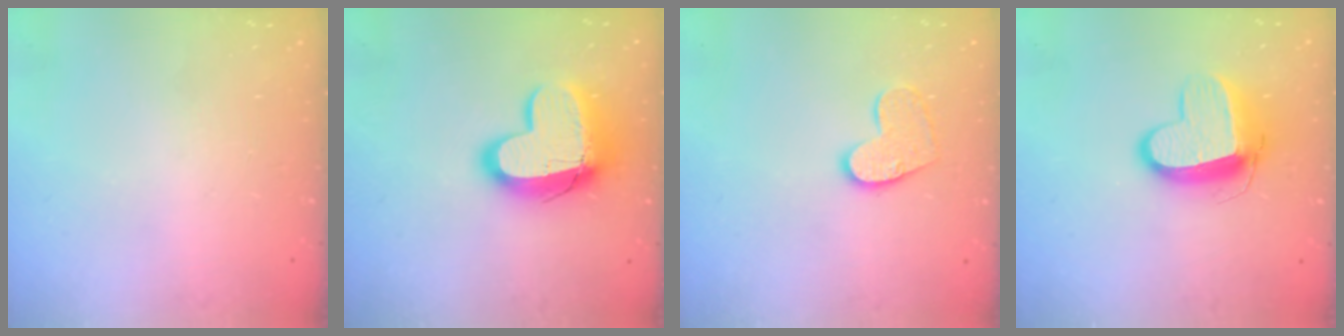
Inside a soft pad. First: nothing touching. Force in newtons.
{"total": 15.2, "press": 15.2, "slide": 1.4}
{"total": 10.4, "press": 10.4, "slide": 0.7}
{"total": 11.7, "press": 11.6, "slide": 1.3}